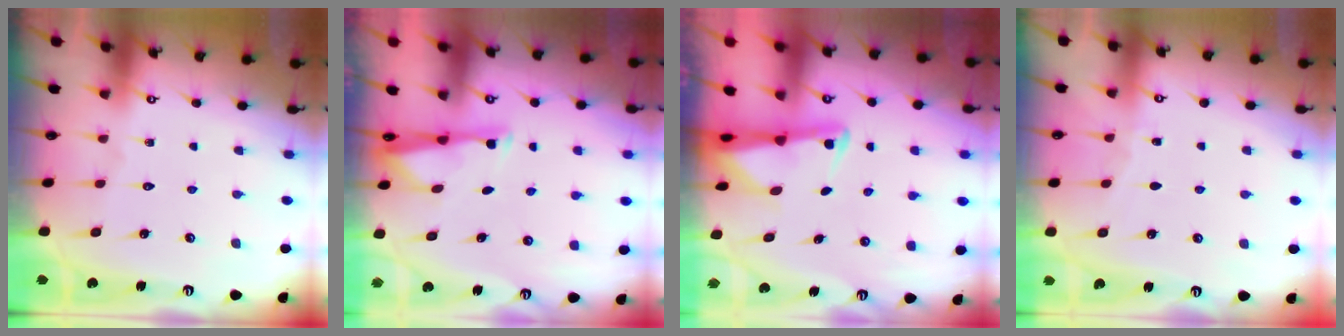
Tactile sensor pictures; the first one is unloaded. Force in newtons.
{"total": 2.9, "press": 2.9, "slide": 0.6}
{"total": 2.4, "press": 2.3, "slide": 0.6}
{"total": 3.2, "press": 3.2, "slide": 0.5}